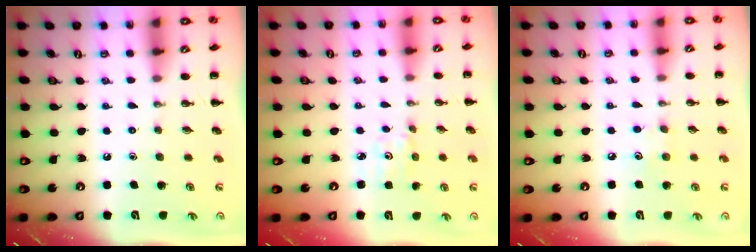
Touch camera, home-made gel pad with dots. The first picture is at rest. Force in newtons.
{"total": 1.6, "press": 1.5, "slide": 0.3}
{"total": 5.8, "press": 5.6, "slide": 1.7}